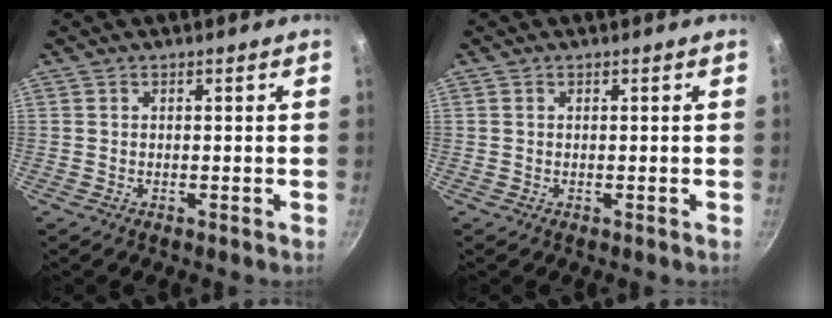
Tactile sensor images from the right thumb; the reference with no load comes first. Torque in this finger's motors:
{"motor_torque": [0.18, -0.35, -0.45, 0.19, -0.01]}